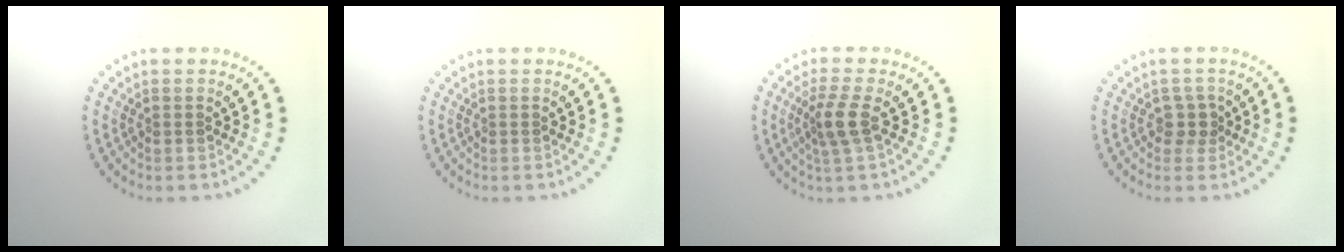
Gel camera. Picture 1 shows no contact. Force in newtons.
{"total": 0.0}
{"total": 2.8, "press": 2.1, "slide": 1.8}
{"total": 1.5, "press": 1.2, "slide": 0.8}